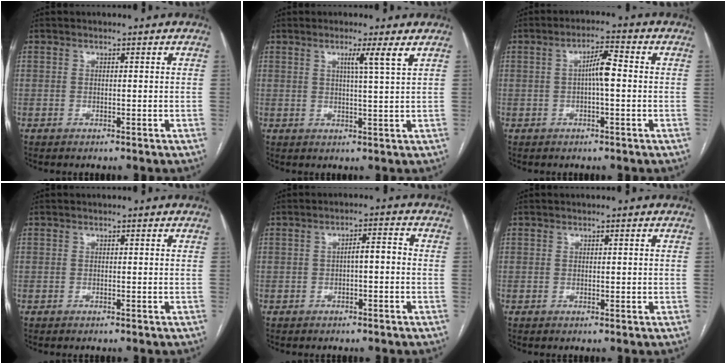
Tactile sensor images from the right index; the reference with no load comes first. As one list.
[{"total": 3.6, "force": [1.9, -0.9, 2.9], "torque": [-0.050, -0.006, 0.033]}, {"total": 4.3, "force": [-0.1, 0.6, 4.3], "torque": [-0.075, 0.011, -0.002]}, {"total": 0.0}, {"total": 3.0, "force": [-0.5, 0.9, 2.9], "torque": [-0.047, 0.015, -0.006]}, {"total": 0.6, "force": [0.1, 0.4, 0.4], "torque": [-0.003, 0.000, 0.004]}]